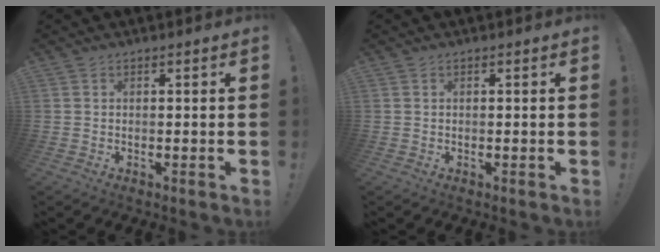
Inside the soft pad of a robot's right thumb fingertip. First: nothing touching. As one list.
[{"total": 0.0}]